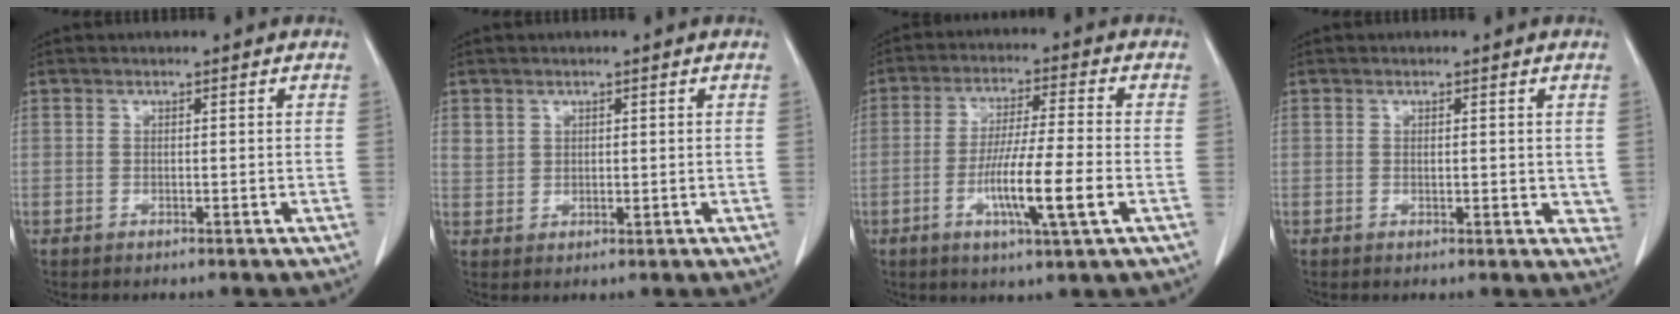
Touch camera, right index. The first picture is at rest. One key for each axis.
{"total": 2.3, "fx": 1.2, "fy": 1.9, "fz": 0.5, "tx": -0.004, "ty": 0.000, "tz": 0.025}
{"total": 10.5, "fx": -3.3, "fy": -0.1, "fz": 10.0, "tx": -0.187, "ty": -0.013, "tz": -0.062}
{"total": 2.4, "fx": 0.4, "fy": 1.2, "fz": 2.1, "tx": -0.022, "ty": -0.006, "tz": 0.003}